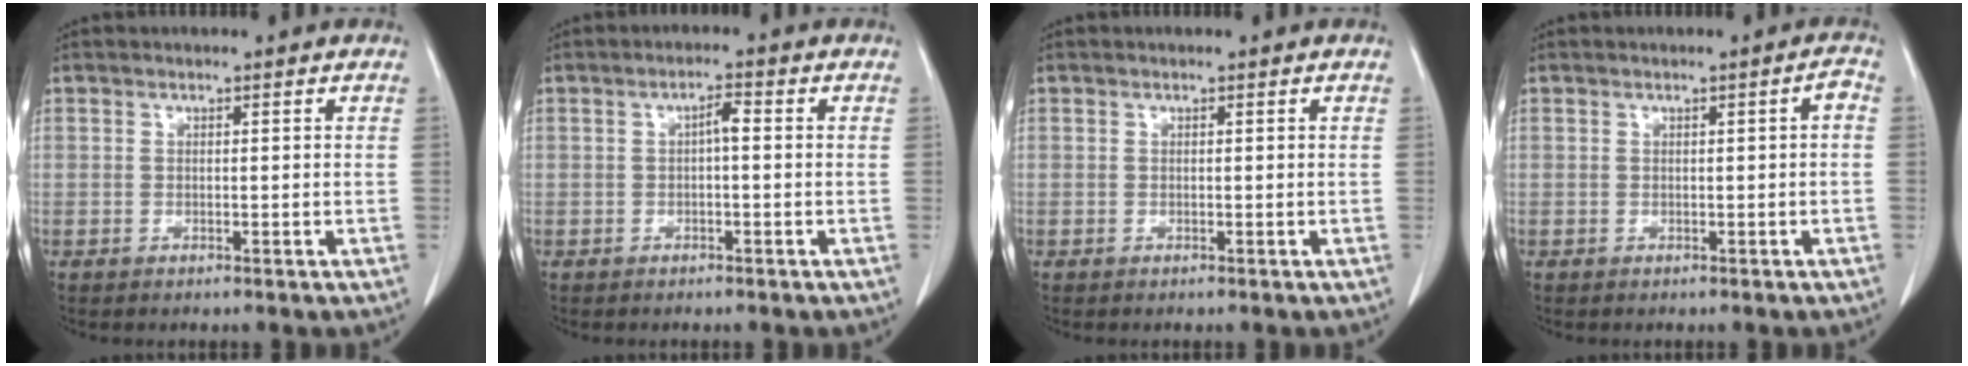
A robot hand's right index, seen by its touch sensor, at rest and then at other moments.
{"total": 2.0, "force": [0.0, 0.5, 2.0], "torque": [-0.032, 0.005, -0.001]}
{"total": 0.0}
{"total": 1.3, "force": [-0.1, 0.2, 1.3], "torque": [-0.015, 0.003, -0.001]}